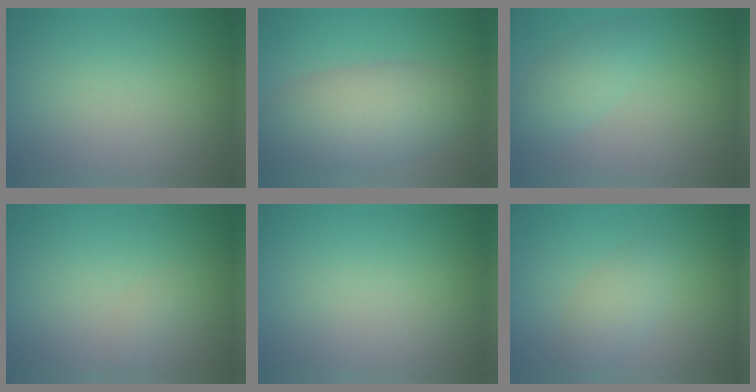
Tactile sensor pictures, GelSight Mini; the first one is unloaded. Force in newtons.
{"total": 6.9, "press": 6.9, "slide": 0.5}
{"total": 2.3, "press": 2.3, "slide": 0.1}
{"total": 0.6, "press": 0.6, "slide": 0.0}
{"total": 0.0}
{"total": 2.2, "press": 2.2, "slide": 0.0}